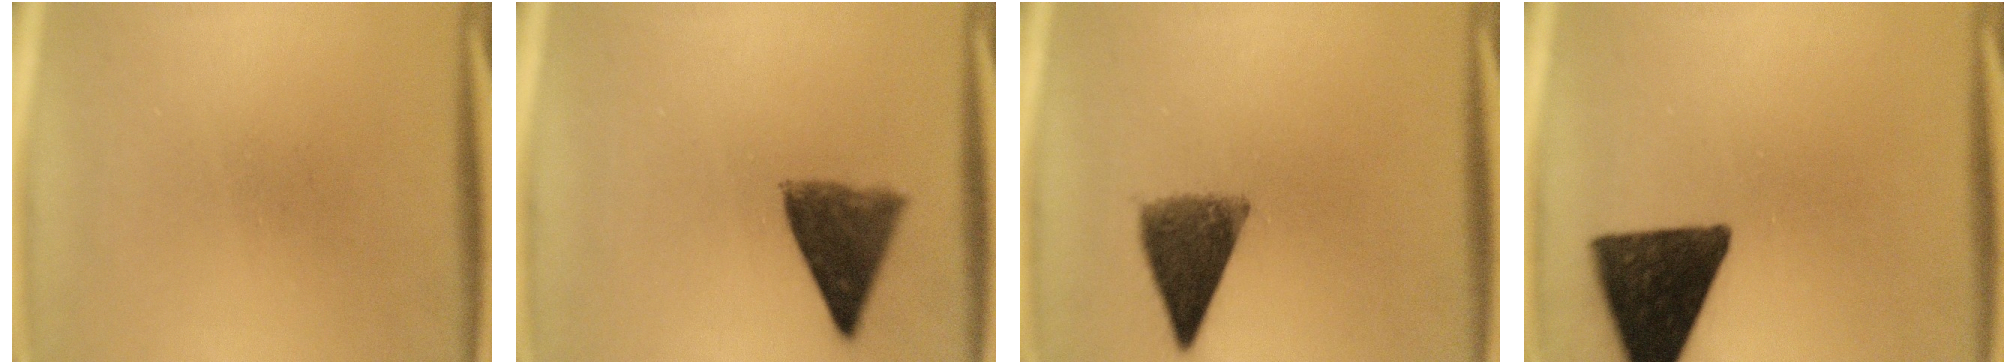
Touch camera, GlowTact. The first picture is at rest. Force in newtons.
{"total": 8.0}
{"total": 8.3}
{"total": 14.9}